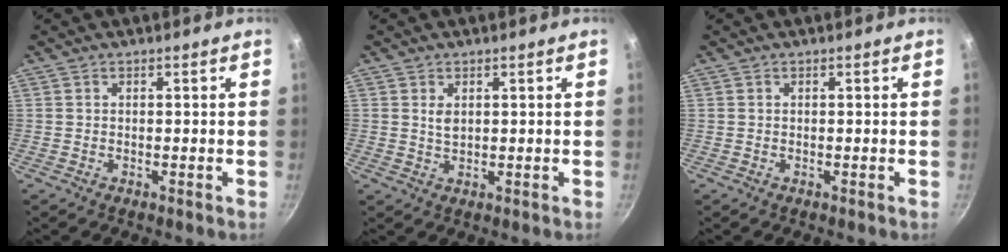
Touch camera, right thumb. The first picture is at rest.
{"total": 2.1, "force": [0.7, 1.3, 1.5], "torque": [-0.026, -0.006, 0.014]}
{"total": 0.0}